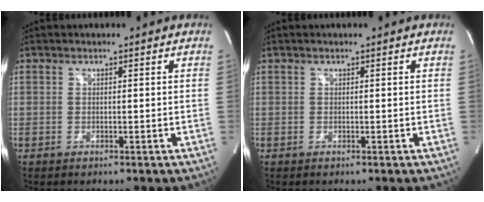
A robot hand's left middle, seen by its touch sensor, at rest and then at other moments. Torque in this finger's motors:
{"motor_torque": [0.00, 0.00, -0.02, -0.01]}